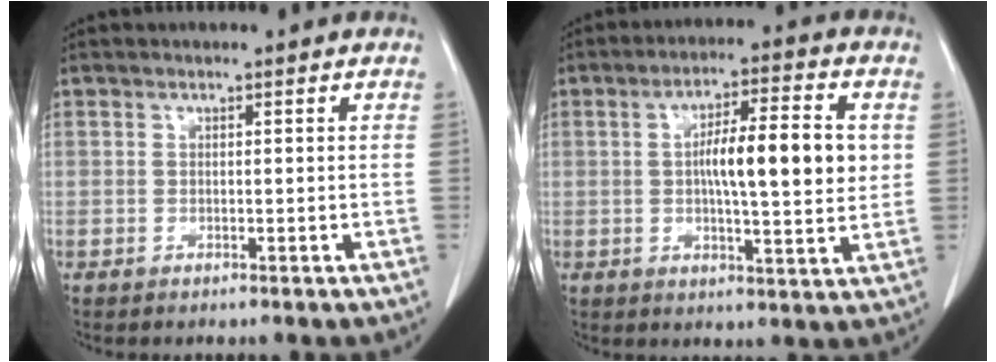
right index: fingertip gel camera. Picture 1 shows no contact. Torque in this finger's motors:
{"motor_torque": [1.00, 0.58, 0.24, 0.09]}